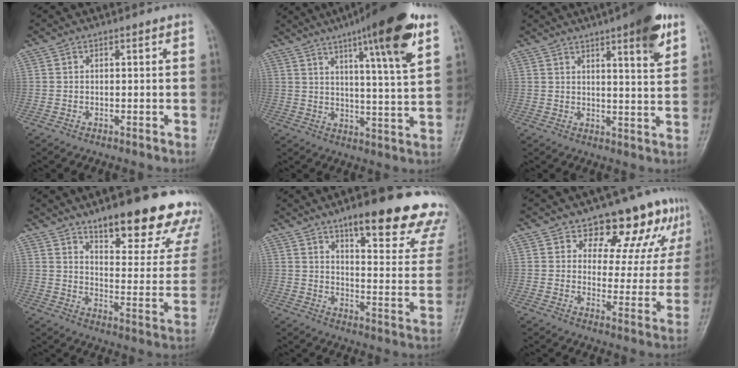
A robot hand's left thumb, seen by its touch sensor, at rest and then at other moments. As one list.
[{"total": 17.5, "force": [9.5, 2.1, 14.5], "torque": [-0.205, -0.035, 0.137]}, {"total": 10.5, "force": [5.9, 1.9, 8.4], "torque": [-0.103, -0.026, 0.075]}, {"total": 24.6, "force": [17.2, 8.1, 15.6], "torque": [-0.154, -0.089, 0.225]}, {"total": 24.1, "force": [15.8, 6.6, 16.9], "torque": [-0.179, -0.069, 0.201]}, {"total": 13.9, "force": [9.6, 6.8, 7.3], "torque": [-0.041, -0.054, 0.120]}]